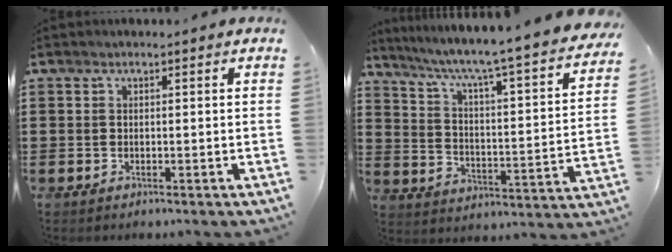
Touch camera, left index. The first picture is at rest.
{"total": 4.7, "force": [3.6, -0.6, 2.9], "torque": [-0.075, -0.049, 0.046]}